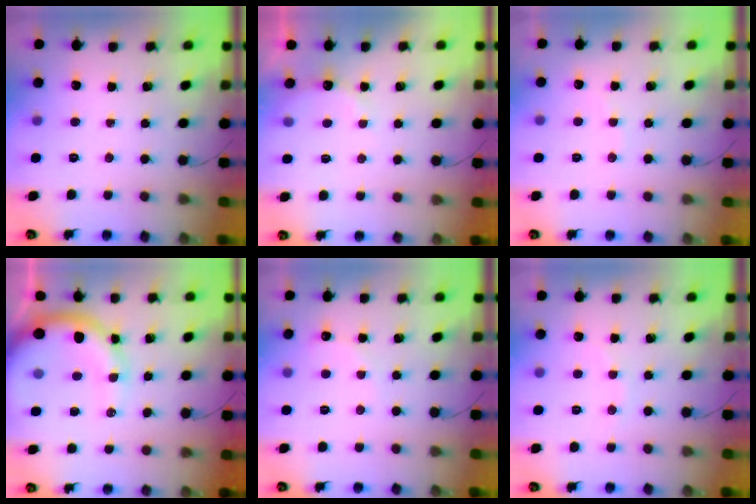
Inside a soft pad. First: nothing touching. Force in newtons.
{"total": 7.8, "press": 7.6, "slide": 1.5}
{"total": 4.8, "press": 4.7, "slide": 0.7}
{"total": 13.3, "press": 13.0, "slide": 2.7}
{"total": 3.0, "press": 2.9, "slide": 0.8}
{"total": 3.6, "press": 3.5, "slide": 1.0}